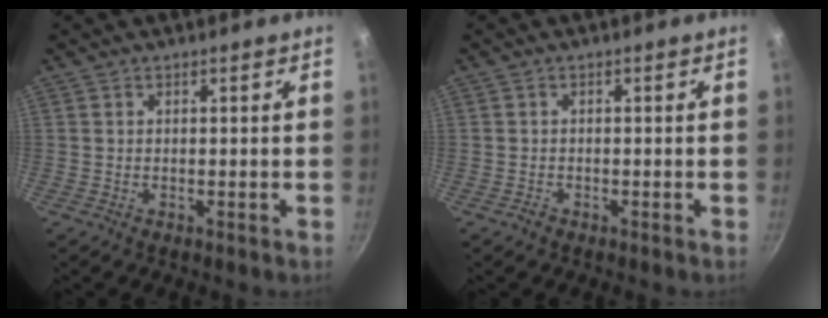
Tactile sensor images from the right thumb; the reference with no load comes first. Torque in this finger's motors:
{"motor_torque": [-0.31, 0.11, -0.25, 0.12, 0.03]}